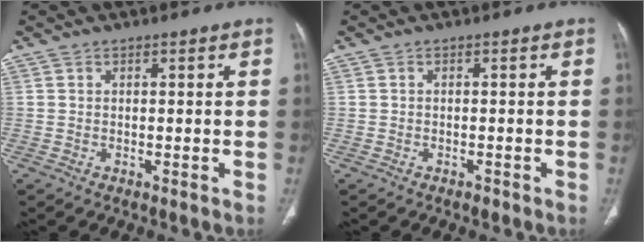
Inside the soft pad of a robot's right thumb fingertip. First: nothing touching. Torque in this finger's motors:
{"motor_torque": [0.24, -0.15, 0.30, 0.05, 0.11]}